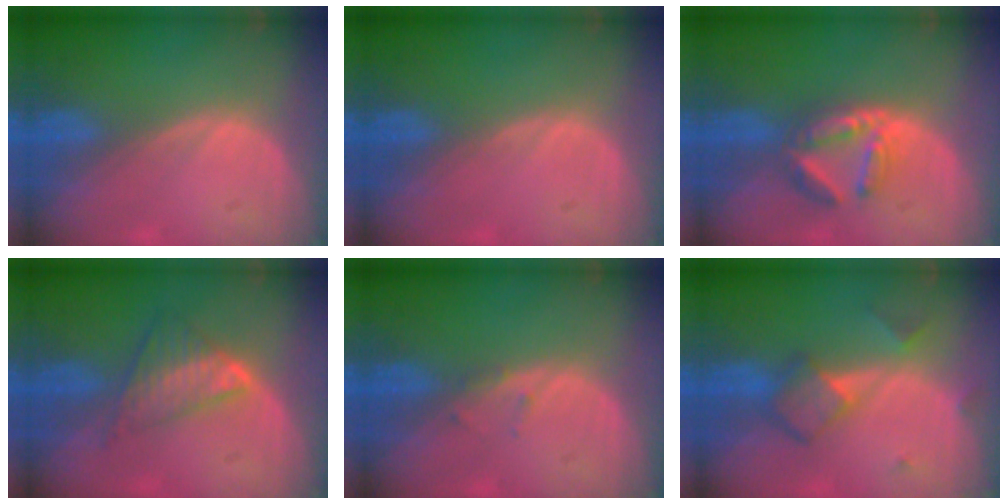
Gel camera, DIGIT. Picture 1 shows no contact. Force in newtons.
{"total": 0.0}
{"total": 5.9, "press": 5.6, "slide": 1.7}
{"total": 5.8, "press": 5.4, "slide": 2.3}
{"total": 0.8, "press": 0.8, "slide": 0.2}
{"total": 5.3, "press": 5.3, "slide": 0.8}